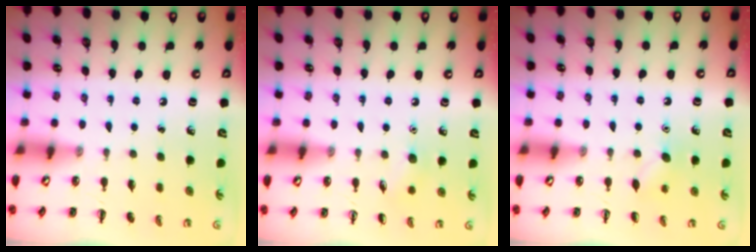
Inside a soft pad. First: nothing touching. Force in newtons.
{"total": 5.1, "press": 4.9, "slide": 1.5}
{"total": 5.6, "press": 5.4, "slide": 1.7}